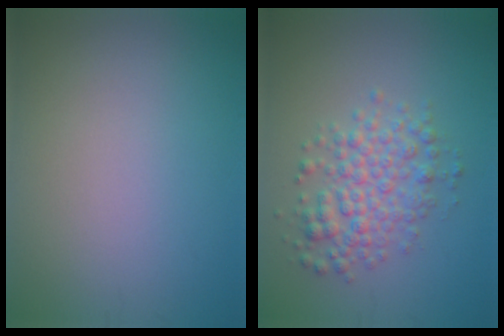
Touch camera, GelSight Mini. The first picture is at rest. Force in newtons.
{"total": 4.2, "press": 4.2, "slide": 0.1}